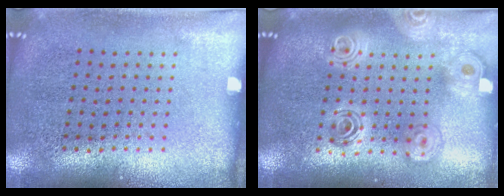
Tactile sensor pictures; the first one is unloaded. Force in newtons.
{"total": 2.0, "press": 1.7, "slide": 1.2}